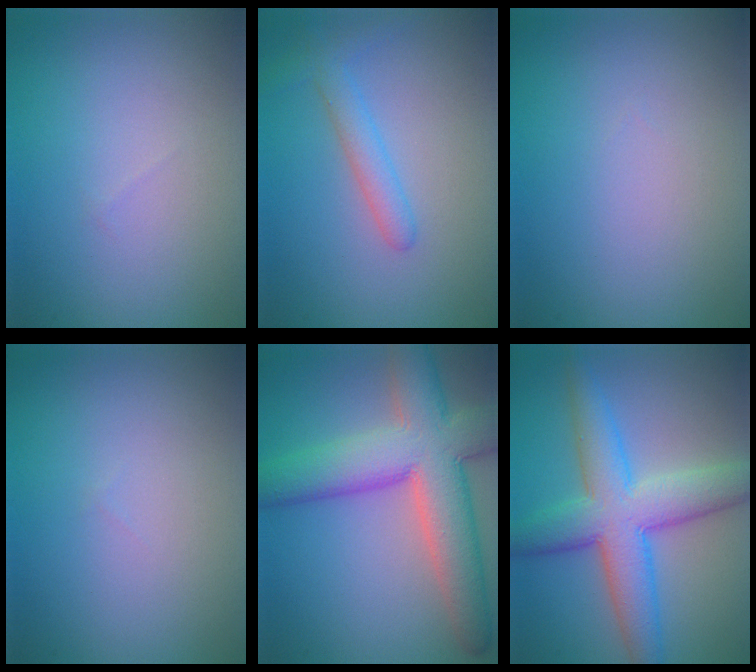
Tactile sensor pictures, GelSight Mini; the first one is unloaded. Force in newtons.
{"total": 2.4, "press": 2.4, "slide": 0.1}
{"total": 0.0}
{"total": 0.0}
{"total": 9.8, "press": 9.8, "slide": 0.8}
{"total": 7.7, "press": 7.7, "slide": 0.1}